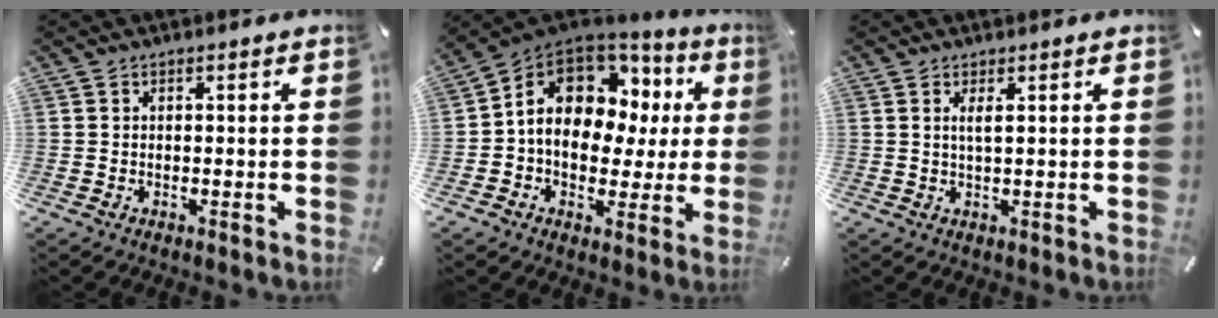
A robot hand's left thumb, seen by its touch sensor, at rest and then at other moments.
{"total": 13.9, "force": [3.7, 10.3, 8.5], "torque": [-0.149, -0.017, 0.070]}
{"total": 2.2, "force": [0.7, 0.3, 2.0], "torque": [-0.043, 0.001, 0.010]}